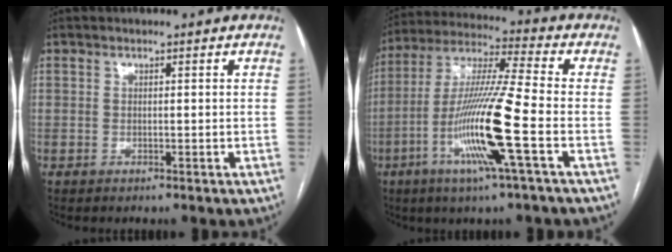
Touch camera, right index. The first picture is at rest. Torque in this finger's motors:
{"motor_torque": [2.14, 0.00, 1.05, 0.21]}